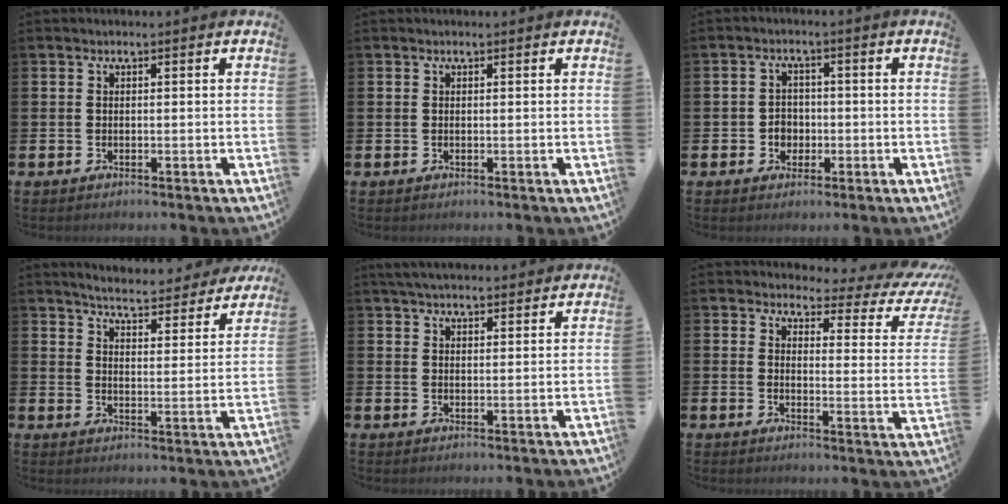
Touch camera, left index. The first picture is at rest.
{"total": 0.0}
{"total": 2.9, "force": [-0.9, 2.5, 1.0], "torque": [-0.013, 0.000, -0.024]}
{"total": 5.3, "force": [5.1, 0.2, 1.0], "torque": [-0.034, -0.042, 0.084]}
{"total": 4.4, "force": [4.2, 0.7, 0.9], "torque": [-0.024, -0.016, 0.077]}
{"total": 2.9, "force": [2.2, 1.5, 1.2], "torque": [-0.016, -0.032, 0.023]}